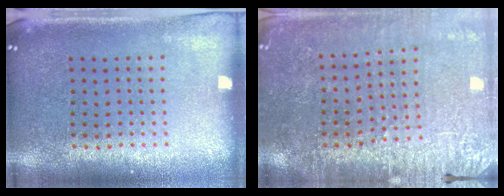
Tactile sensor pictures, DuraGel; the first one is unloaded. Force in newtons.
{"total": 2.9, "press": 2.9, "slide": 0.3}